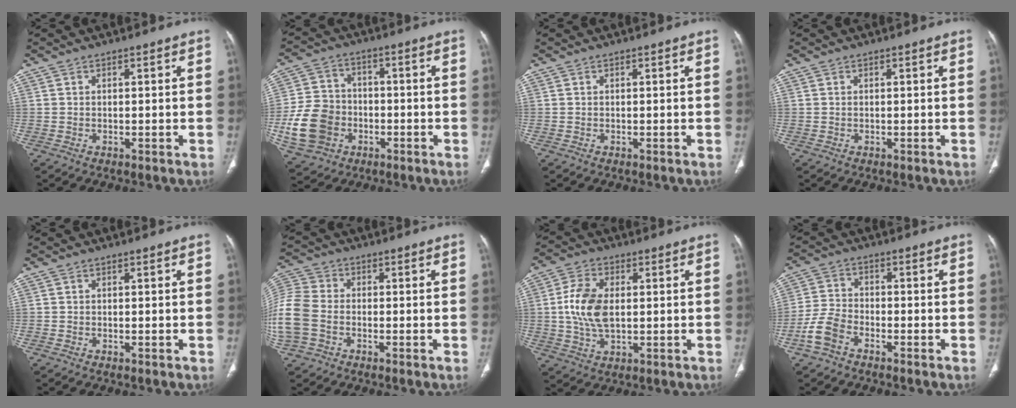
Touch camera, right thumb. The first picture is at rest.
{"total": 13.2, "force": [-3.7, 10.9, 6.4], "torque": [-0.108, 0.019, -0.065]}
{"total": 0.0}
{"total": 0.0}
{"total": 0.0}
{"total": 14.4, "force": [-3.3, 11.1, 8.6], "torque": [-0.238, 0.017, -0.065]}
{"total": 9.5, "force": [0.5, 5.6, 7.6], "torque": [-0.154, 0.002, 0.012]}
{"total": 6.0, "force": [-3.6, 3.5, 3.4], "torque": [-0.073, 0.019, -0.077]}